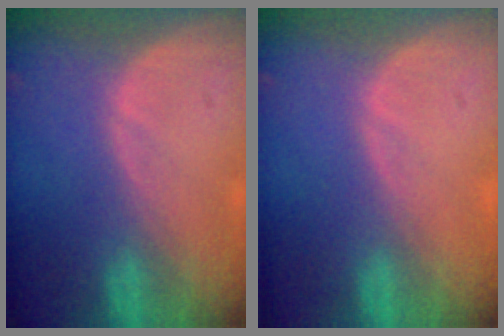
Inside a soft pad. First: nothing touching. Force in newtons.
{"total": 0.0}